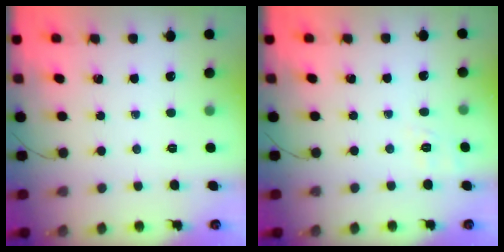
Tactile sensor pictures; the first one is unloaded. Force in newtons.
{"total": 2.0, "press": 0.7, "slide": 1.9}